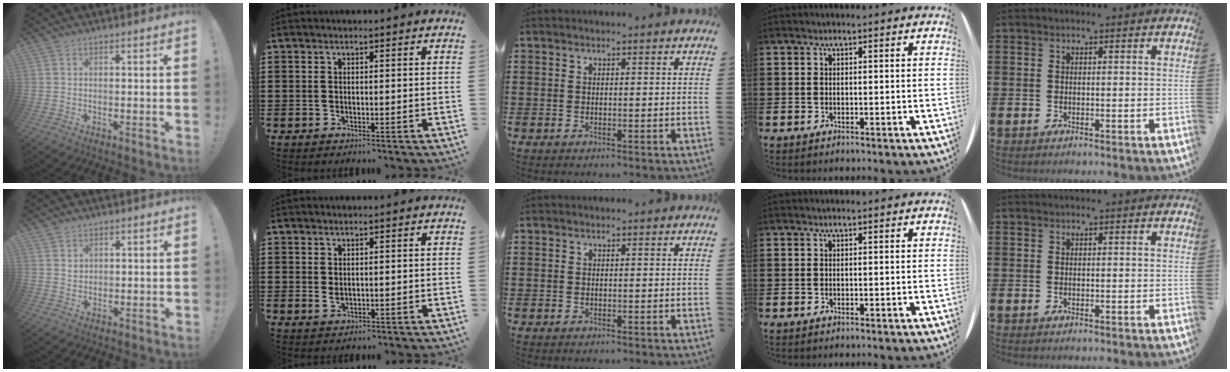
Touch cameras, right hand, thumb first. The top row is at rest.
{"thumb": {"total": 2.0, "force": [1.4, 1.3, 0.4], "torque": [0.005, -0.013, 0.025]}, "index": {"total": 1.1, "force": [0.3, 0.7, 0.9], "torque": [-0.018, 0.003, 0.004]}}